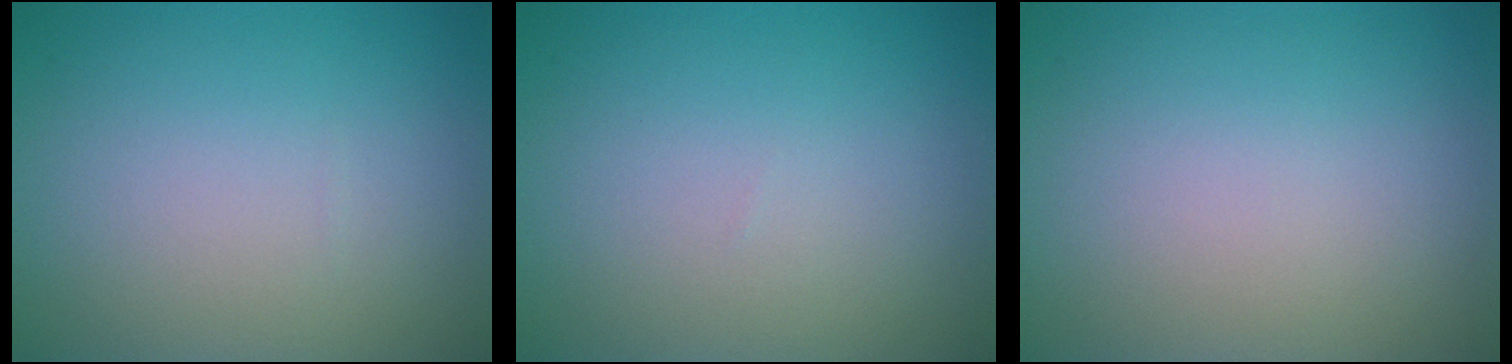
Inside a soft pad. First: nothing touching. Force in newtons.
{"total": 0.0}
{"total": 0.0}